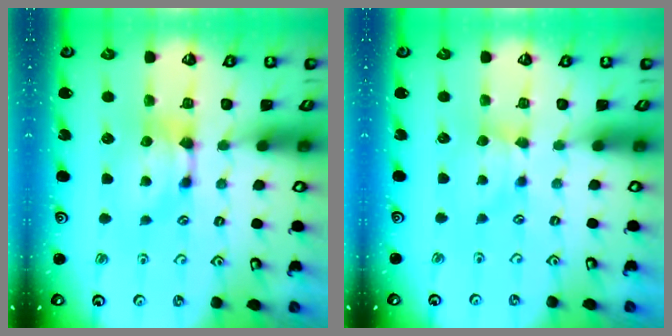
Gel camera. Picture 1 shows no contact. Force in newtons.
{"total": 2.0, "press": 2.0, "slide": 0.5}